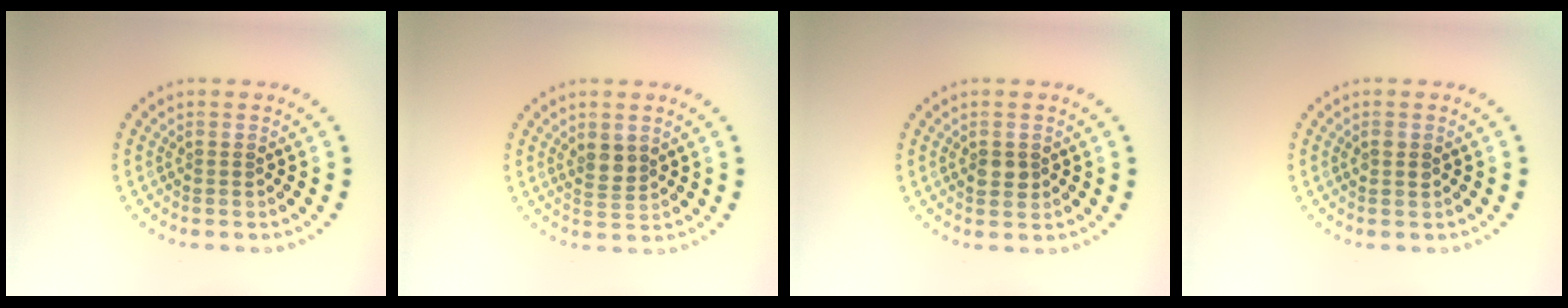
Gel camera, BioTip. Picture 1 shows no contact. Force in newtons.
{"total": 1.9, "press": 1.7, "slide": 0.8}
{"total": 1.7, "press": 1.7, "slide": 0.2}
{"total": 1.2, "press": 1.2, "slide": 0.1}